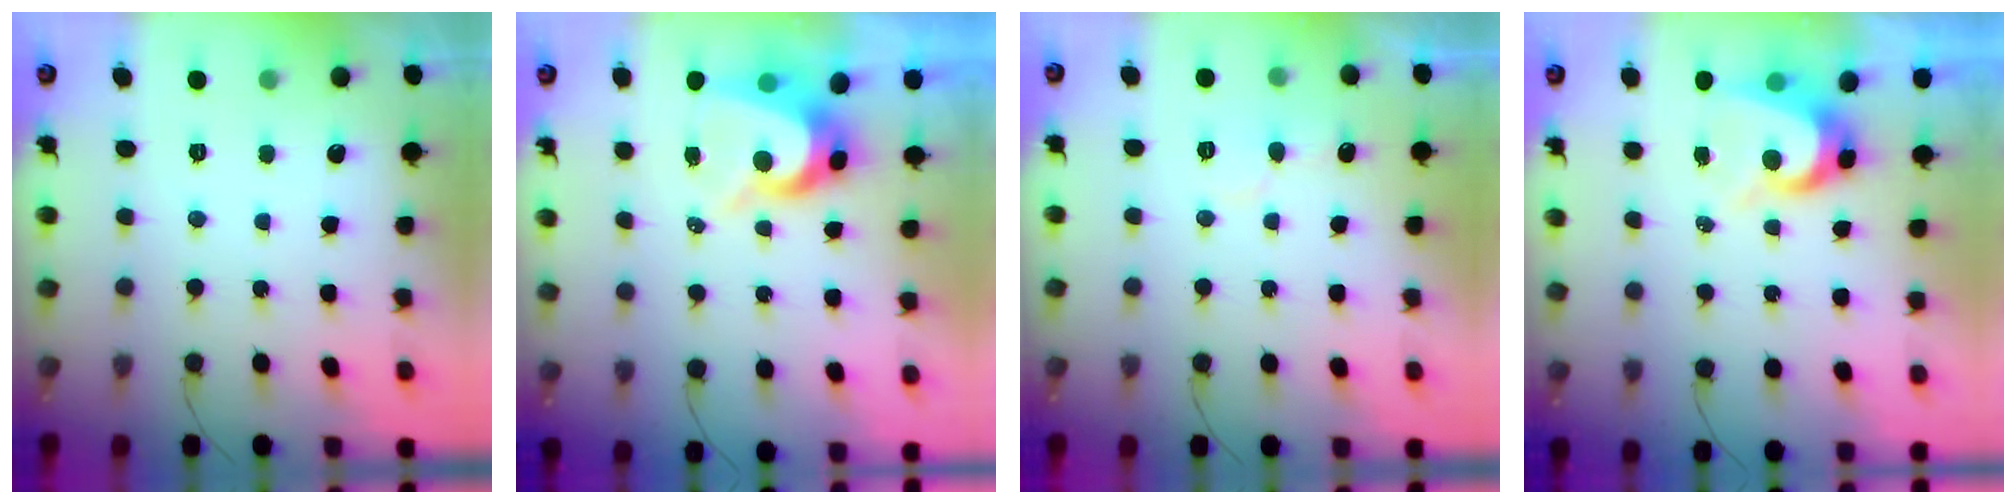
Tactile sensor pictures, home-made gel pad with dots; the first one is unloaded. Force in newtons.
{"total": 8.0, "press": 8.0, "slide": 0.7}
{"total": 6.0, "press": 6.0, "slide": 0.2}
{"total": 7.5, "press": 7.5, "slide": 0.7}